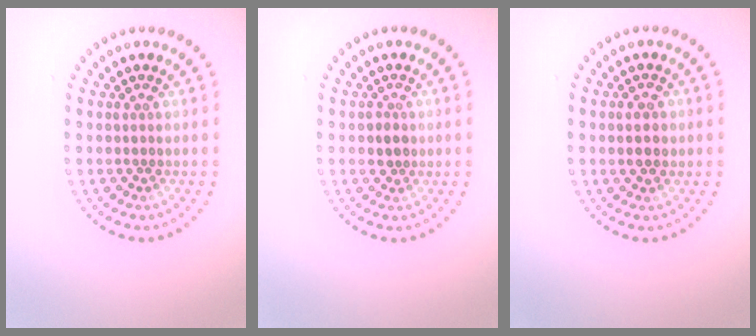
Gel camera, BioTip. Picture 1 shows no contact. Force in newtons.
{"total": 1.5, "press": 1.4, "slide": 0.5}
{"total": 2.2, "press": 2.2, "slide": 0.4}